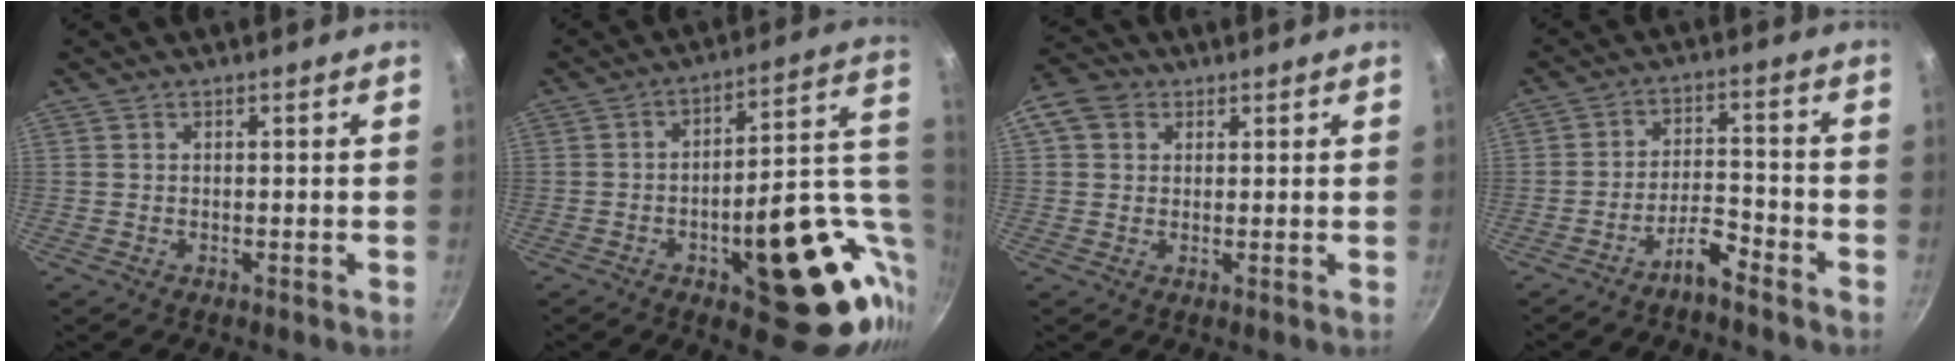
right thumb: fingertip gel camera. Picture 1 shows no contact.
{"total": 24.7, "force": [-4.3, 10.8, 21.8], "torque": [-0.235, 0.011, -0.040]}
{"total": 7.4, "force": [2.4, 6.0, 3.6], "torque": [-0.060, 0.012, 0.032]}
{"total": 5.4, "force": [-4.3, 1.4, 2.9], "torque": [-0.050, 0.042, -0.076]}